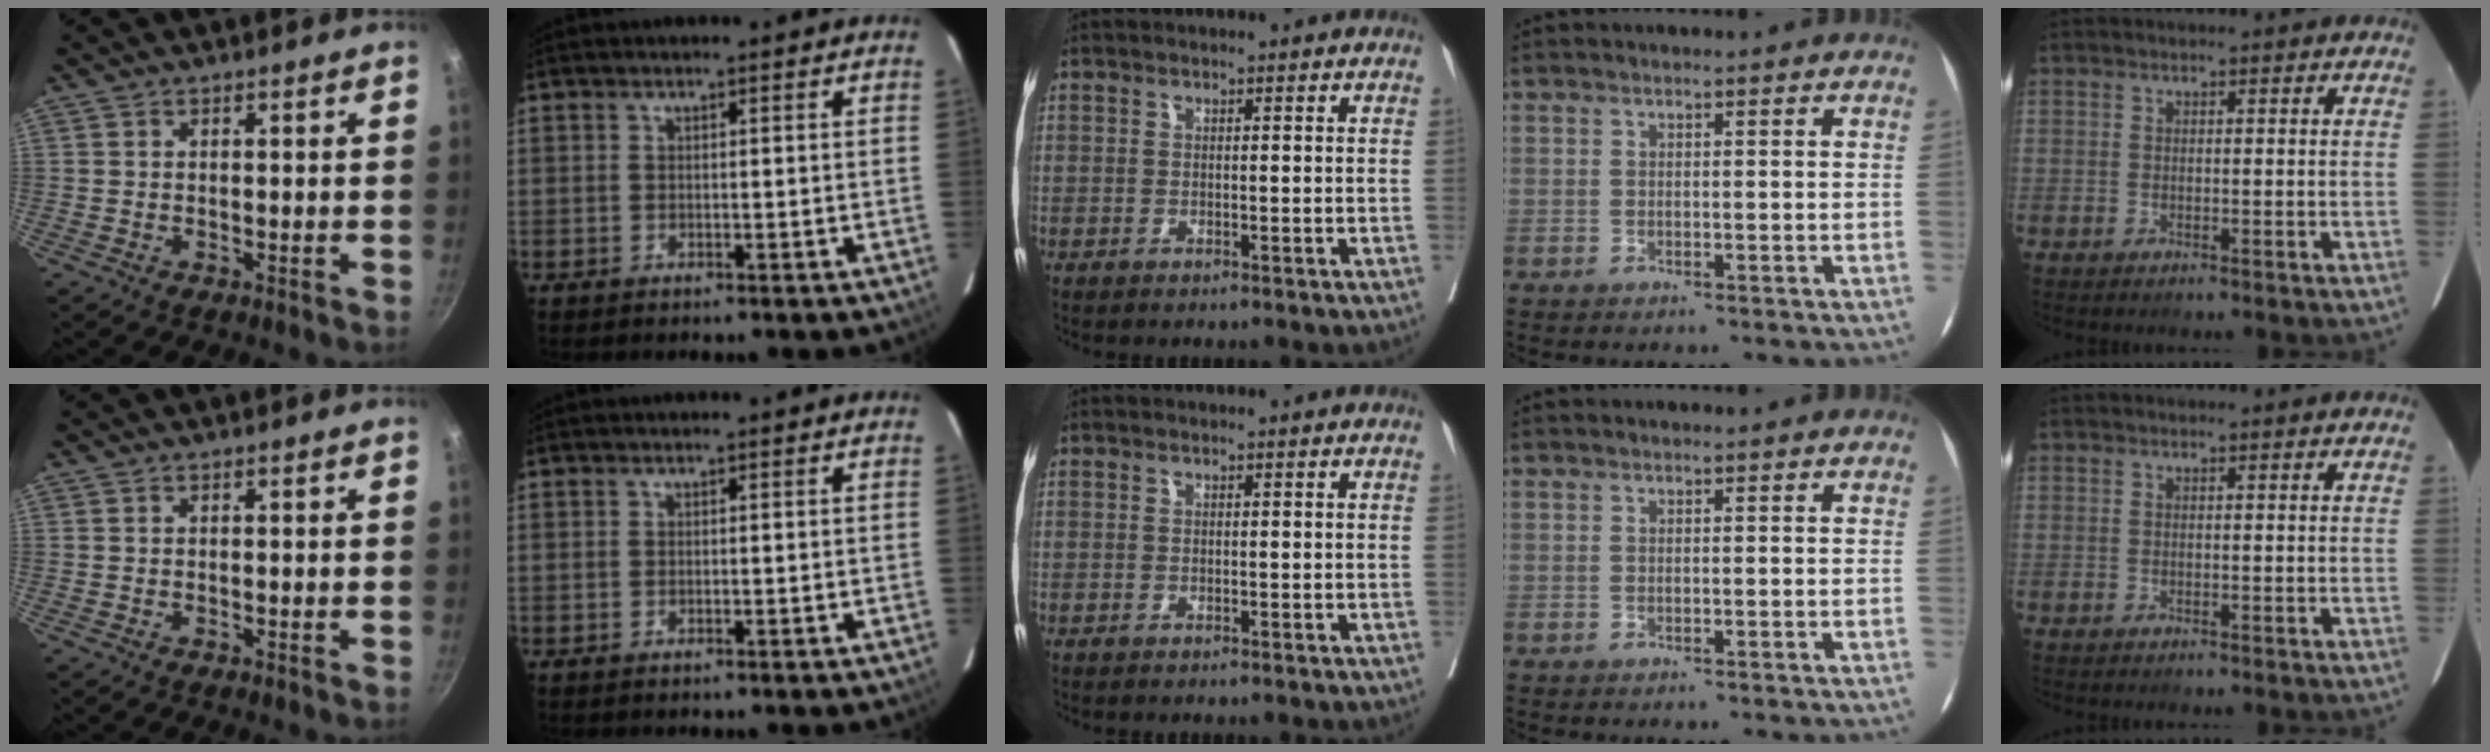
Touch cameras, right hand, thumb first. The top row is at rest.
{}